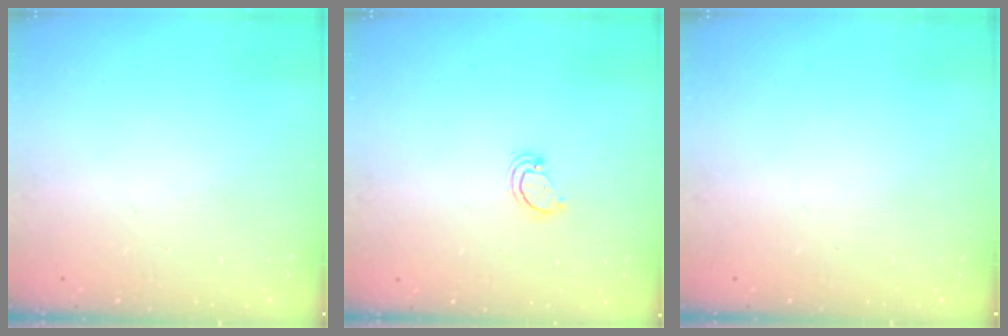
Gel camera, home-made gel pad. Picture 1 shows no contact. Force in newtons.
{"total": 3.2, "press": 3.2, "slide": 0.3}
{"total": 0.0}